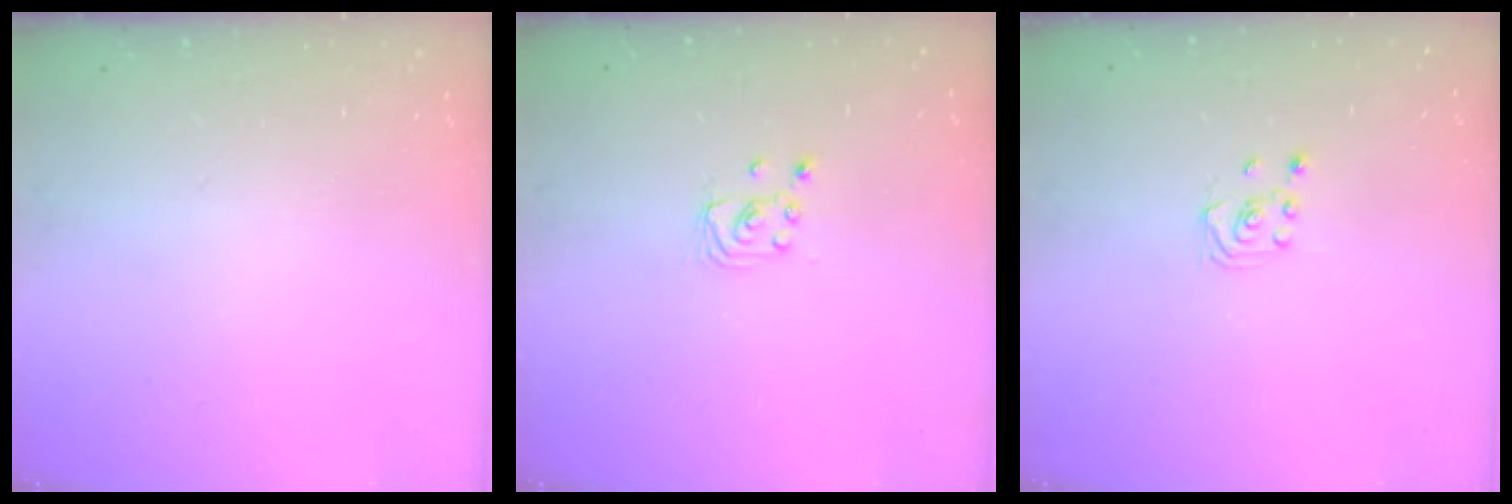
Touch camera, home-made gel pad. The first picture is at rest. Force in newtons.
{"total": 2.0, "press": 2.0, "slide": 0.2}
{"total": 1.9, "press": 1.7, "slide": 0.8}